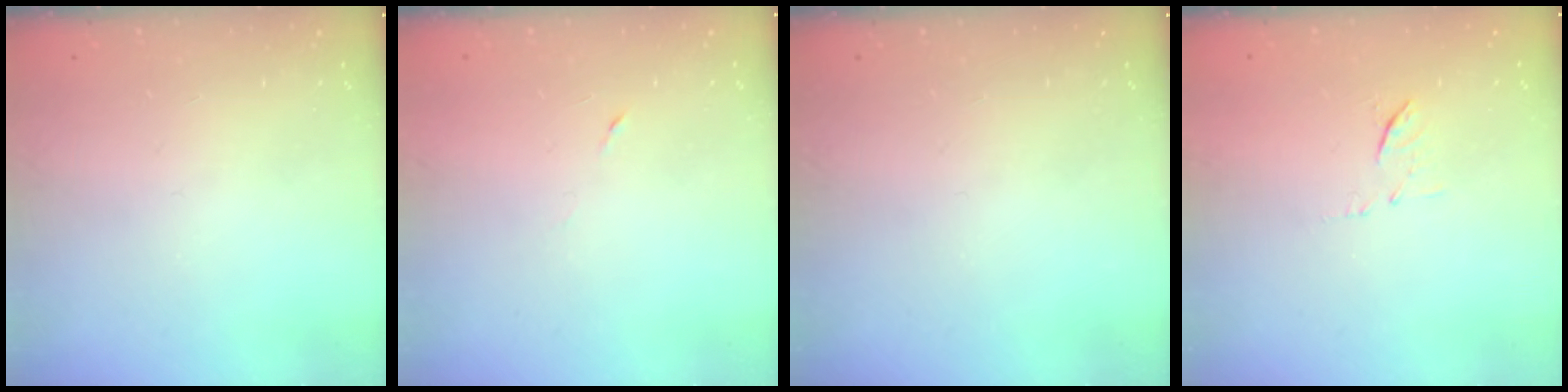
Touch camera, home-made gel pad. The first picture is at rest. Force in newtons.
{"total": 3.3, "press": 3.0, "slide": 1.4}
{"total": 0.0}
{"total": 6.0, "press": 6.0, "slide": 0.6}